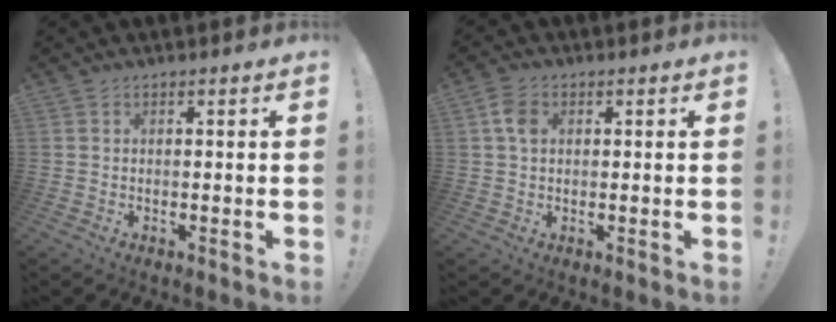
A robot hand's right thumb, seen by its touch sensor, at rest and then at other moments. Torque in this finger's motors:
{"motor_torque": [0.33, 1.25, 0.43, -0.08, 0.25]}